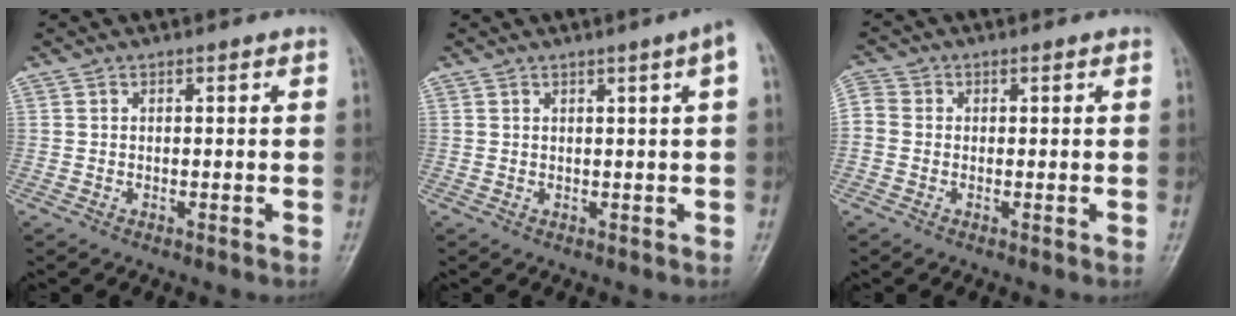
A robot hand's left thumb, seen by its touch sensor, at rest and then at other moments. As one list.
[{"total": 3.6, "force": [1.3, -0.5, 3.3], "torque": [-0.047, -0.001, 0.020]}, {"total": 3.6, "force": [0.0, 3.0, 2.0], "torque": [-0.042, 0.011, -0.009]}]